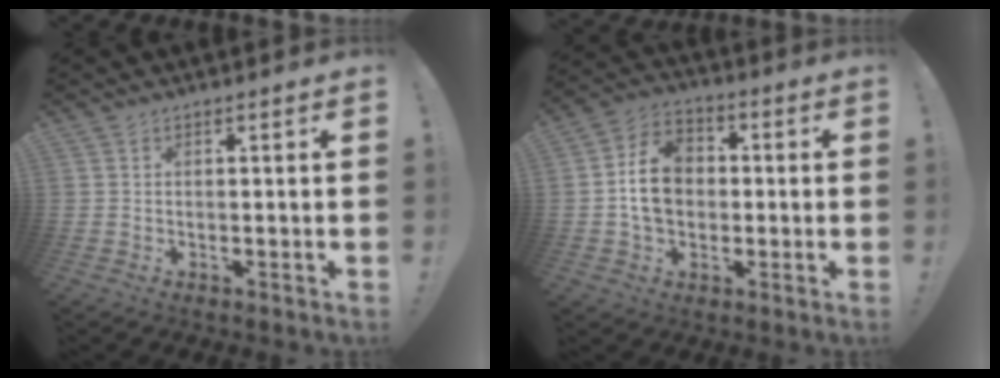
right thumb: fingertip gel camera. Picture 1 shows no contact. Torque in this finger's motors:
{"motor_torque": [1.56, 2.35, 1.10, -0.88, 0.09]}